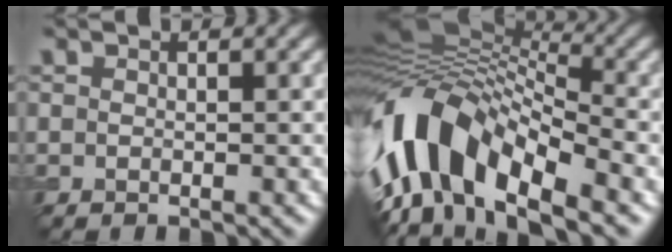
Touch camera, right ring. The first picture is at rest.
{"total": 14.0, "force": [-3.5, 7.6, 11.2], "torque": [-0.213, 0.015, -0.073]}